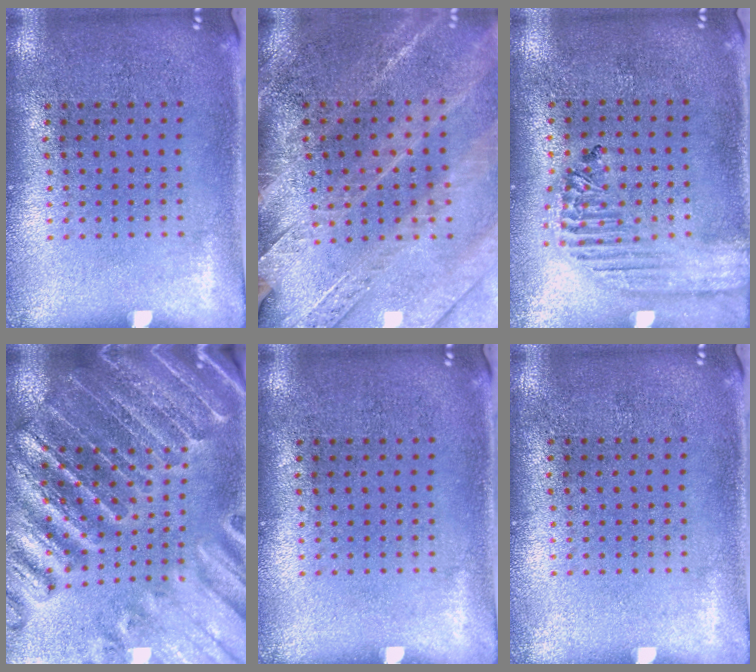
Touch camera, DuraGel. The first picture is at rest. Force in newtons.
{"total": 2.9, "press": 2.9, "slide": 0.4}
{"total": 1.8, "press": 1.6, "slide": 0.7}
{"total": 3.1, "press": 3.1, "slide": 0.4}
{"total": 0.0}
{"total": 0.0}